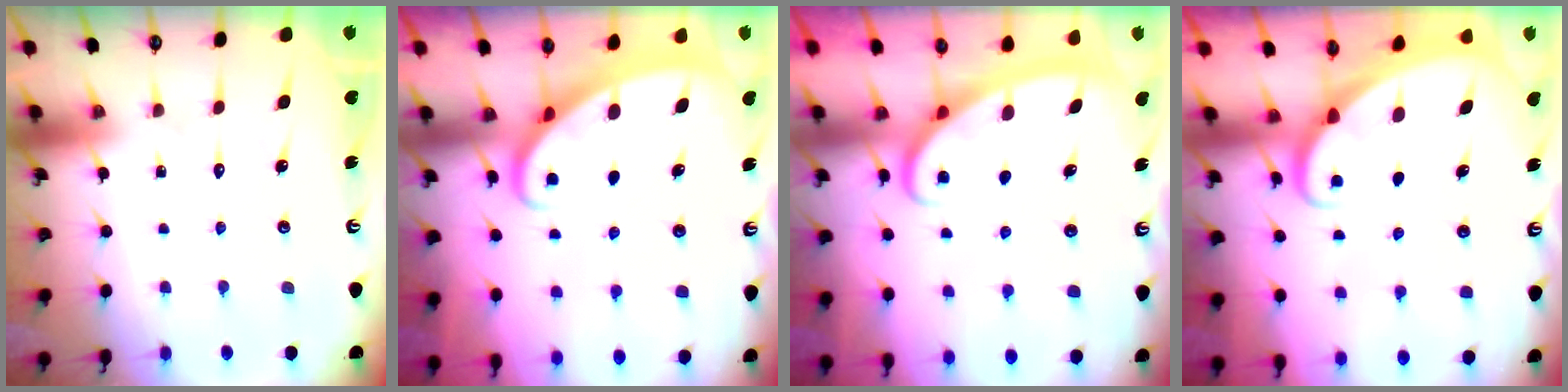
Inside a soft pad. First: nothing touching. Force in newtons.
{"total": 2.0, "press": 2.0, "slide": 0.3}
{"total": 2.8, "press": 2.8, "slide": 0.4}
{"total": 2.1, "press": 2.1, "slide": 0.2}